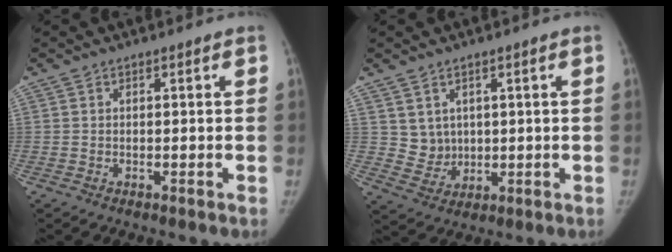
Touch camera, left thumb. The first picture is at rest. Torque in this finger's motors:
{"motor_torque": [-0.09, -0.10, 0.01, 0.00, -0.02]}